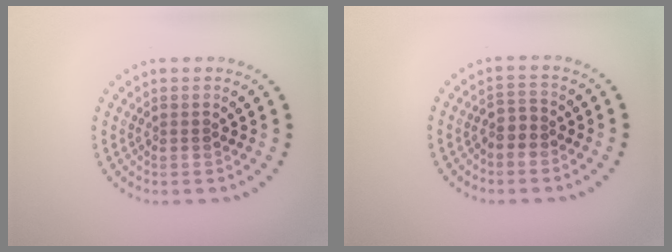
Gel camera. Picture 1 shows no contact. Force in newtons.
{"total": 1.7, "press": 1.5, "slide": 0.9}